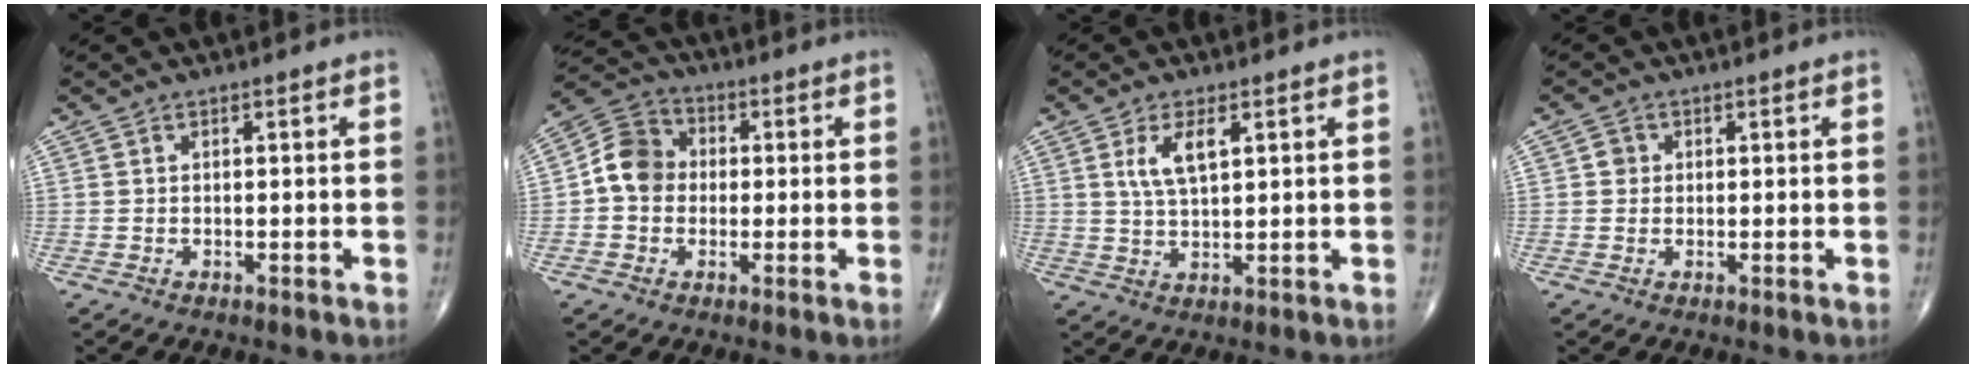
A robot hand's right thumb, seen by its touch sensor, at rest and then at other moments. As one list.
[{"total": 8.0, "force": [-0.2, 6.8, 4.2], "torque": [-0.061, 0.026, -0.018]}, {"total": 5.7, "force": [2.2, 2.3, 4.8], "torque": [-0.089, -0.008, 0.046]}, {"total": 1.8, "force": [0.3, 1.7, 0.5], "torque": [0.000, 0.002, 0.001]}]